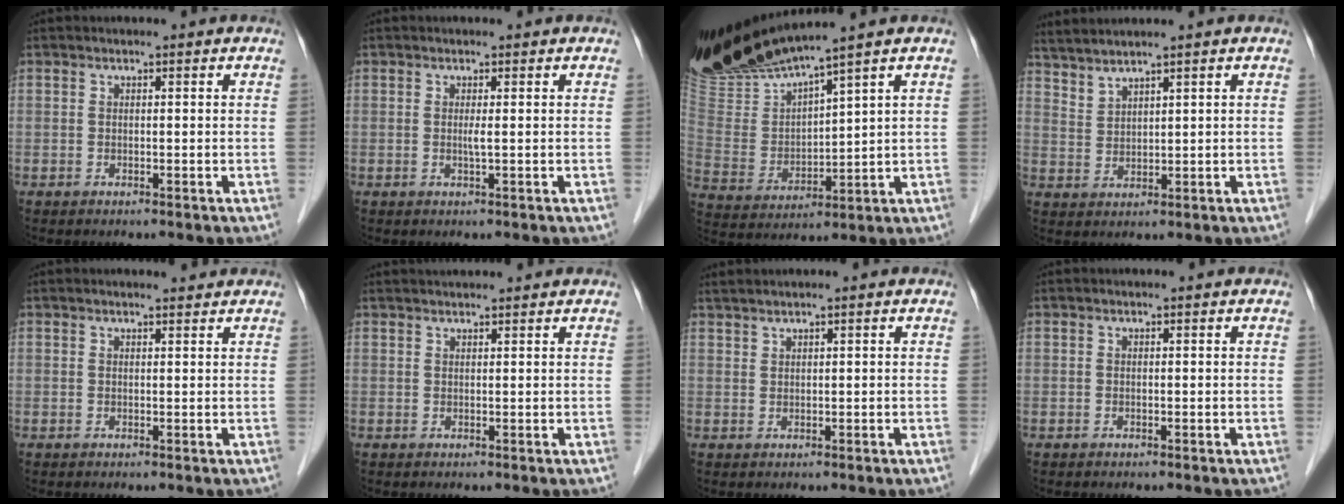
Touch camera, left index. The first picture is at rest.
{"total": 1.5, "force": [0.3, -0.2, 1.4], "torque": [-0.031, 0.001, 0.007]}
{"total": 15.8, "force": [13.8, 0.0, 7.7], "torque": [-0.160, -0.010, 0.281]}
{"total": 5.3, "force": [4.8, -0.3, 2.2], "torque": [-0.057, 0.007, 0.107]}
{"total": 5.1, "force": [4.6, 0.6, 2.0], "torque": [-0.027, 0.029, 0.066]}
{"total": 6.5, "force": [5.9, 0.4, 2.7], "torque": [-0.040, 0.044, 0.090]}
{"total": 2.4, "force": [2.1, -0.2, 1.2], "torque": [-0.029, 0.014, 0.047]}
{"total": 0.0}